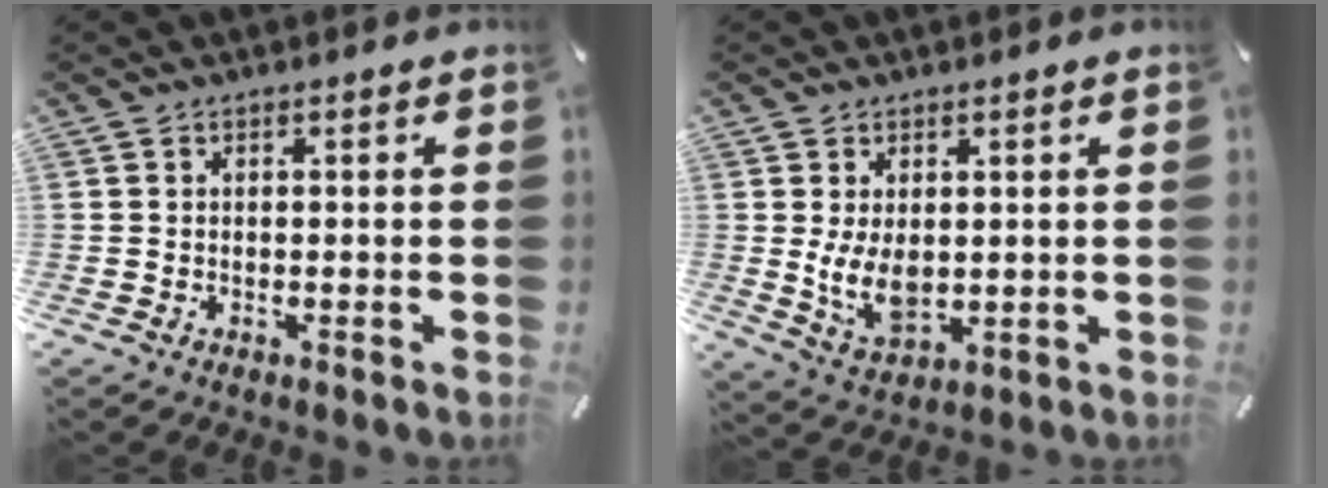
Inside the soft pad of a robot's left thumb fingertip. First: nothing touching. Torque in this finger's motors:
{"motor_torque": [0.82, 0.89, 0.79, -0.17, 0.33]}